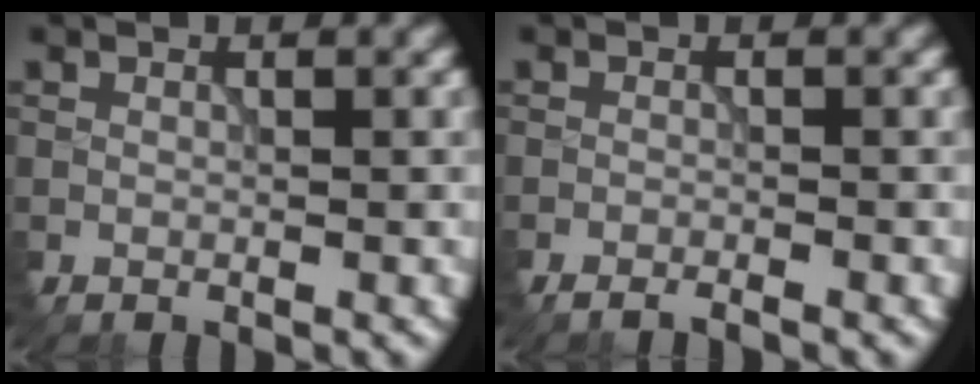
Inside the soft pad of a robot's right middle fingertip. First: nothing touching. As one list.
[{"total": 1.7, "force": [-1.5, -0.1, 0.8], "torque": [-0.017, -0.007, -0.027]}]